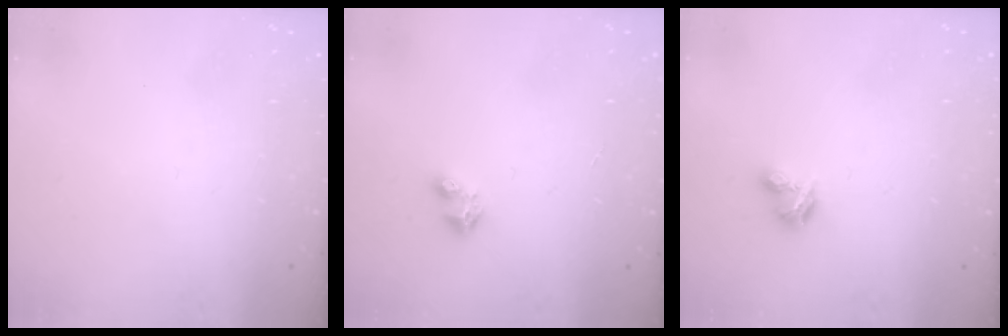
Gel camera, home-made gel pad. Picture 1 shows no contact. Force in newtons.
{"total": 3.0, "press": 2.9, "slide": 0.3}
{"total": 3.1, "press": 3.1, "slide": 0.5}